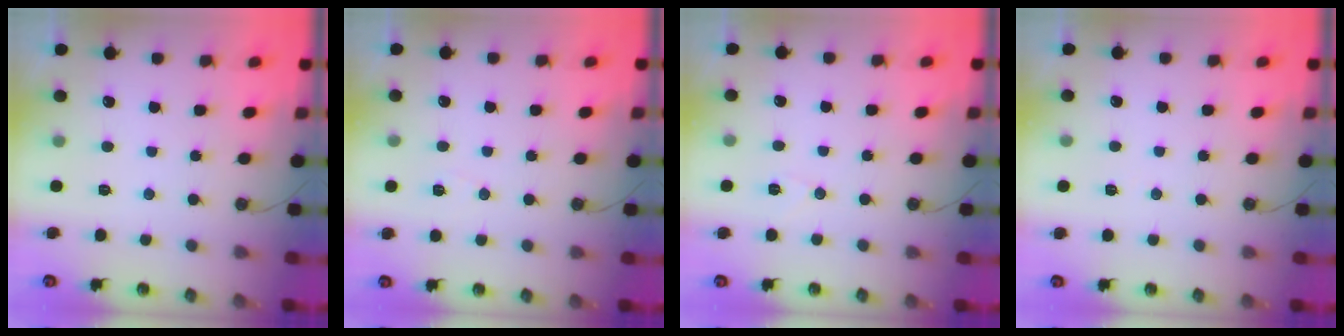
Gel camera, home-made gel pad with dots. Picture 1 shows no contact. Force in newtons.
{"total": 4.9, "press": 4.3, "slide": 2.5}
{"total": 5.5, "press": 5.2, "slide": 1.8}
{"total": 4.1, "press": 2.2, "slide": 3.4}